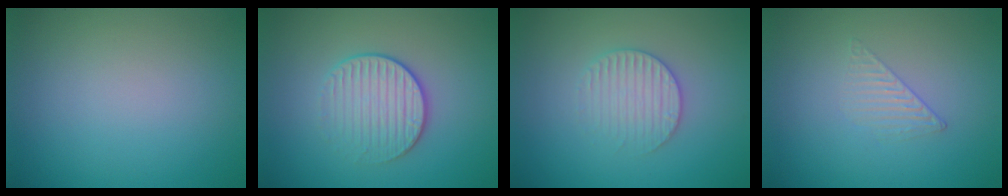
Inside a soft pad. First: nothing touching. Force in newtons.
{"total": 3.2, "press": 2.9, "slide": 1.5}
{"total": 2.8, "press": 2.7, "slide": 0.6}
{"total": 1.4, "press": 0.3, "slide": 1.4}